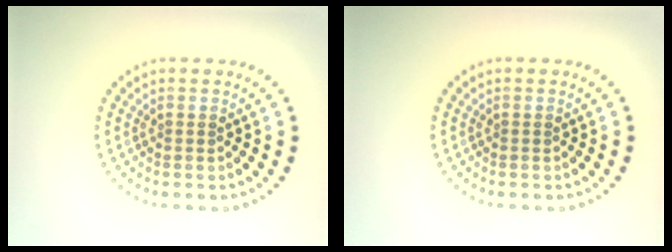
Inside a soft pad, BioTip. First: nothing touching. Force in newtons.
{"total": 0.0}